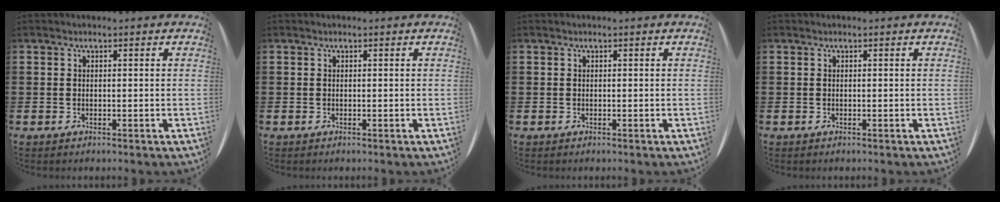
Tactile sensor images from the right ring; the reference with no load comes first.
{"total": 0.0}
{"total": 0.0}
{"total": 0.0}